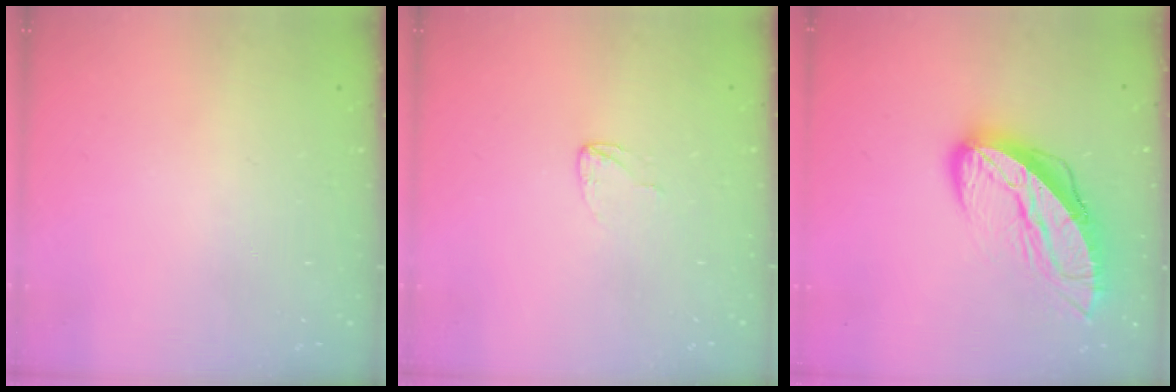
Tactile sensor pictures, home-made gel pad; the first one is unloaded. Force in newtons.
{"total": 2.6, "press": 2.6, "slide": 0.0}
{"total": 12.4, "press": 12.3, "slide": 1.3}